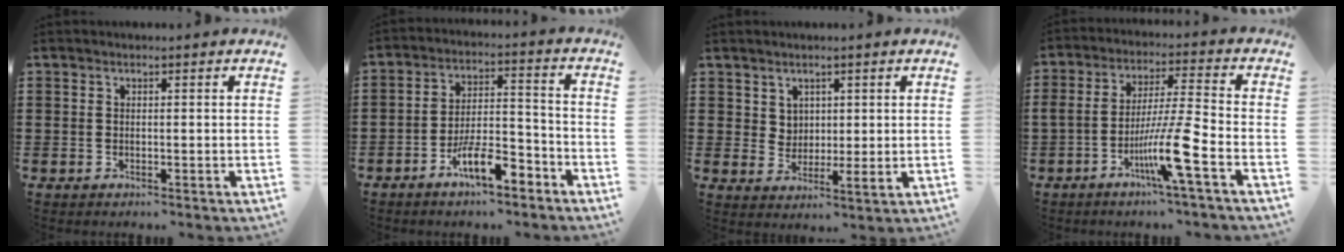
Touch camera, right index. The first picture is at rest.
{"total": 8.7, "force": [-5.7, 2.6, 6.1], "torque": [-0.113, 0.009, -0.103]}
{"total": 2.9, "force": [2.0, 1.9, 0.8], "torque": [-0.018, 0.004, 0.037]}
{"total": 10.8, "force": [-5.0, 0.2, 9.6], "torque": [-0.185, -0.007, -0.097]}